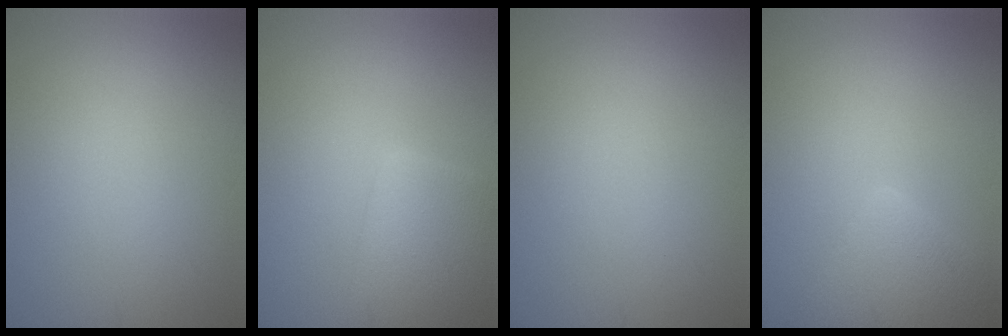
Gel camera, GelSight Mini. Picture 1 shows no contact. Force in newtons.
{"total": 5.9, "press": 5.9, "slide": 0.5}
{"total": 0.0}
{"total": 5.3, "press": 5.3, "slide": 0.2}